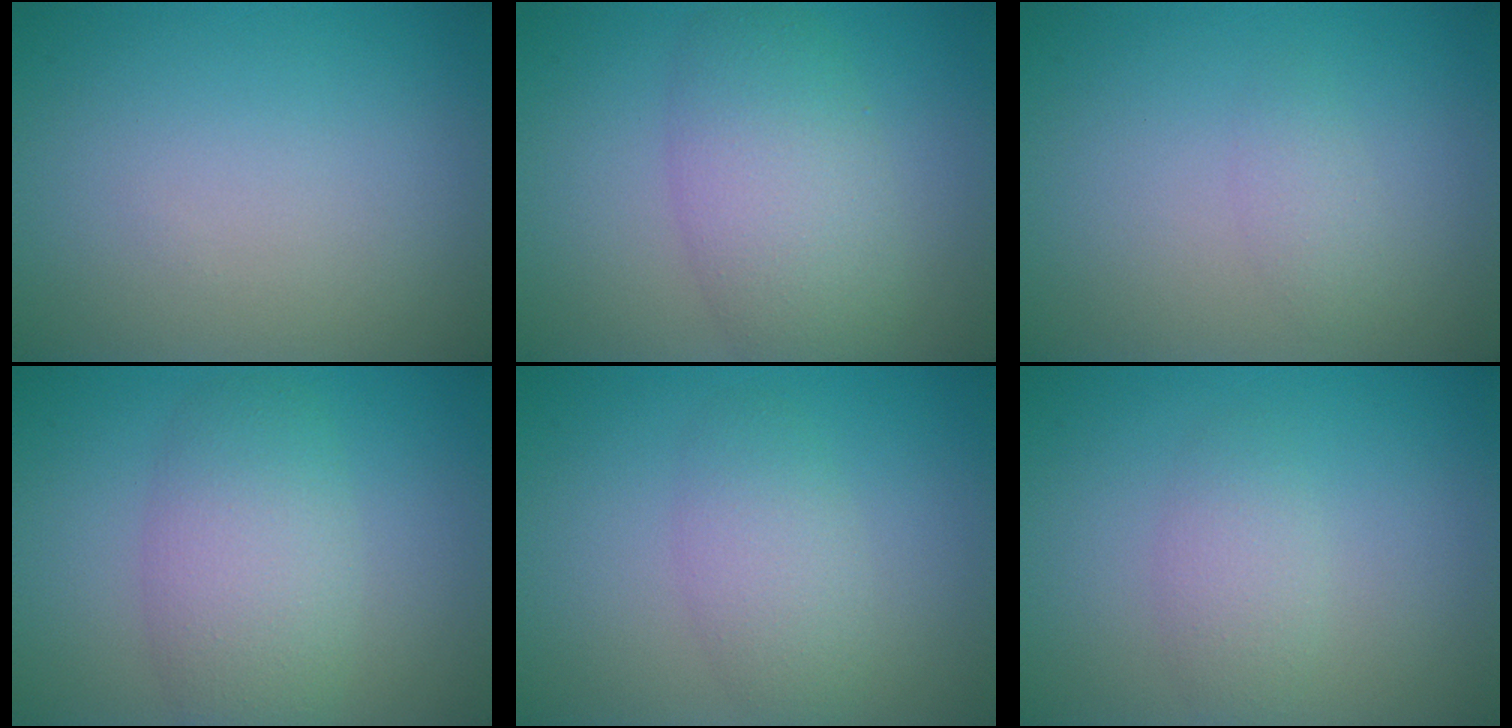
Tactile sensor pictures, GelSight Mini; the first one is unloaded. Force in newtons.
{"total": 5.6, "press": 5.6, "slide": 0.3}
{"total": 1.1, "press": 1.1, "slide": 0.1}
{"total": 5.2, "press": 5.2, "slide": 0.2}
{"total": 3.0, "press": 3.0, "slide": 0.2}
{"total": 2.0, "press": 2.0, "slide": 0.0}